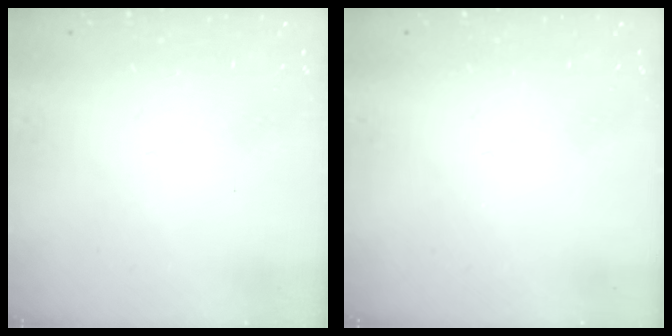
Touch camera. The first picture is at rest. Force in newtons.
{"total": 0.0}